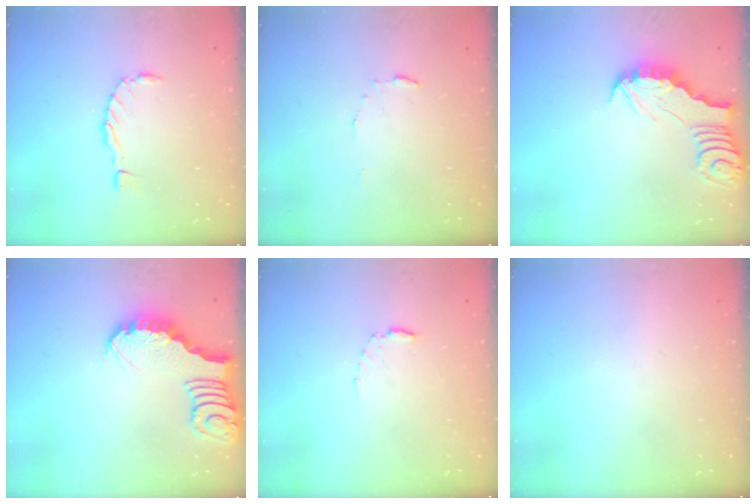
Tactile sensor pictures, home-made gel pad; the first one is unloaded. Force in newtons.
{"total": 3.8, "press": 3.8, "slide": 0.3}
{"total": 2.6, "press": 2.6, "slide": 0.2}
{"total": 2.9, "press": 2.9, "slide": 0.4}
{"total": 3.7, "press": 3.7, "slide": 0.4}
{"total": 0.0}